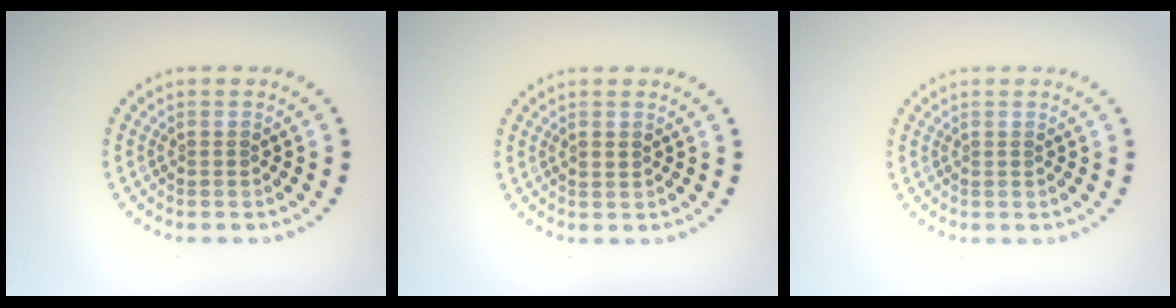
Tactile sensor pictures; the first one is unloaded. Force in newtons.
{"total": 1.0, "press": 1.0, "slide": 0.1}
{"total": 0.0}